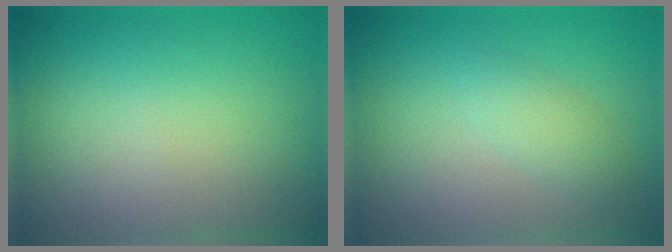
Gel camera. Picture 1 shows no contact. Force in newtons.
{"total": 1.8, "press": 1.8, "slide": 0.1}